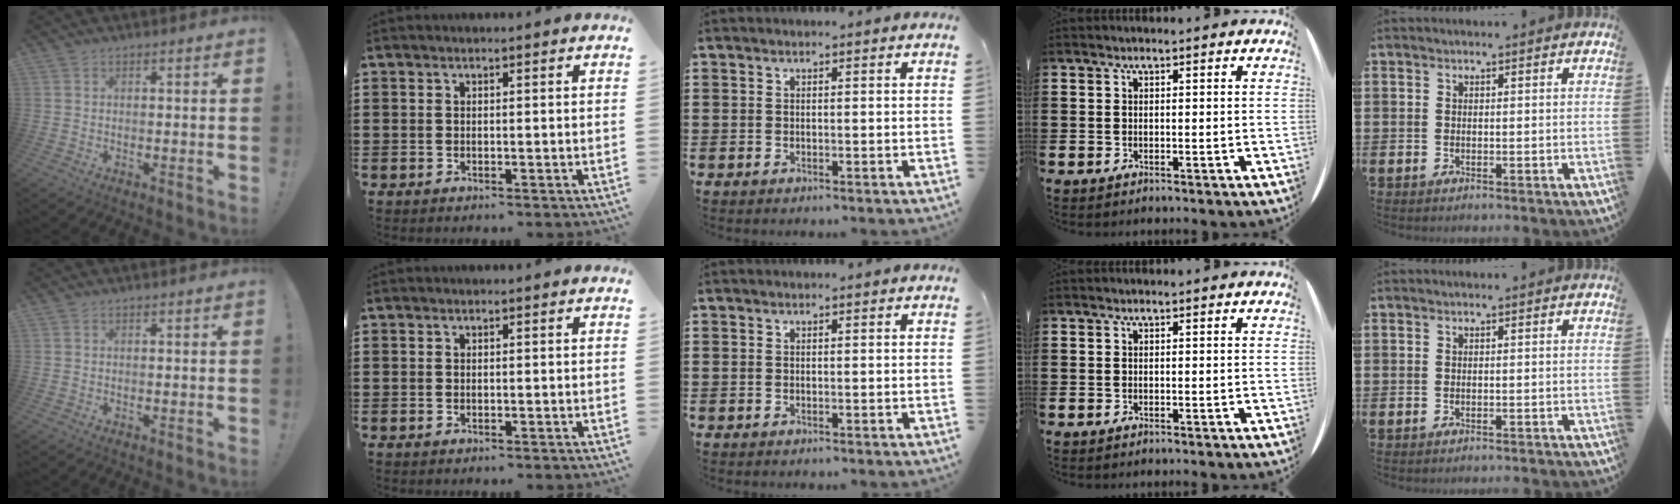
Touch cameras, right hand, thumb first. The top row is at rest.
{"little": {"total": 0.5, "force": [-0.5, -0.1, 0.0], "torque": [0.001, -0.001, -0.011]}}